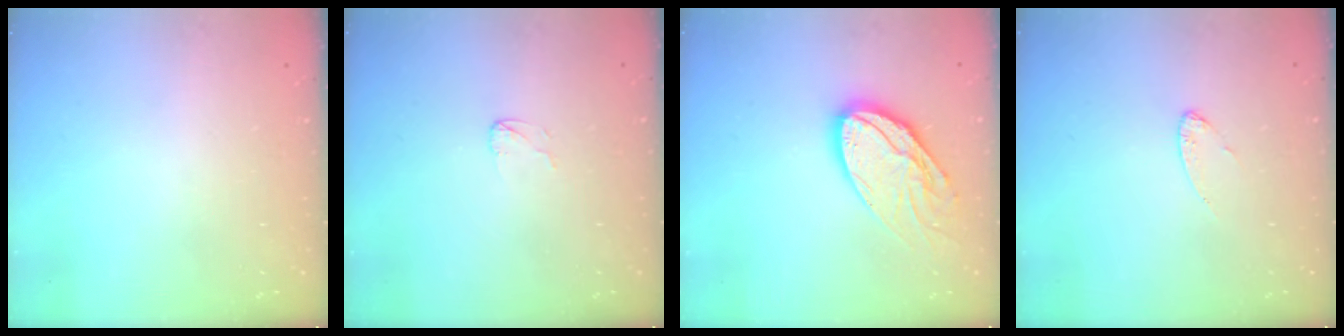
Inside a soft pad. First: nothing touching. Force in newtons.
{"total": 2.6, "press": 2.6, "slide": 0.2}
{"total": 16.4, "press": 16.3, "slide": 1.4}
{"total": 5.7, "press": 5.7, "slide": 0.4}